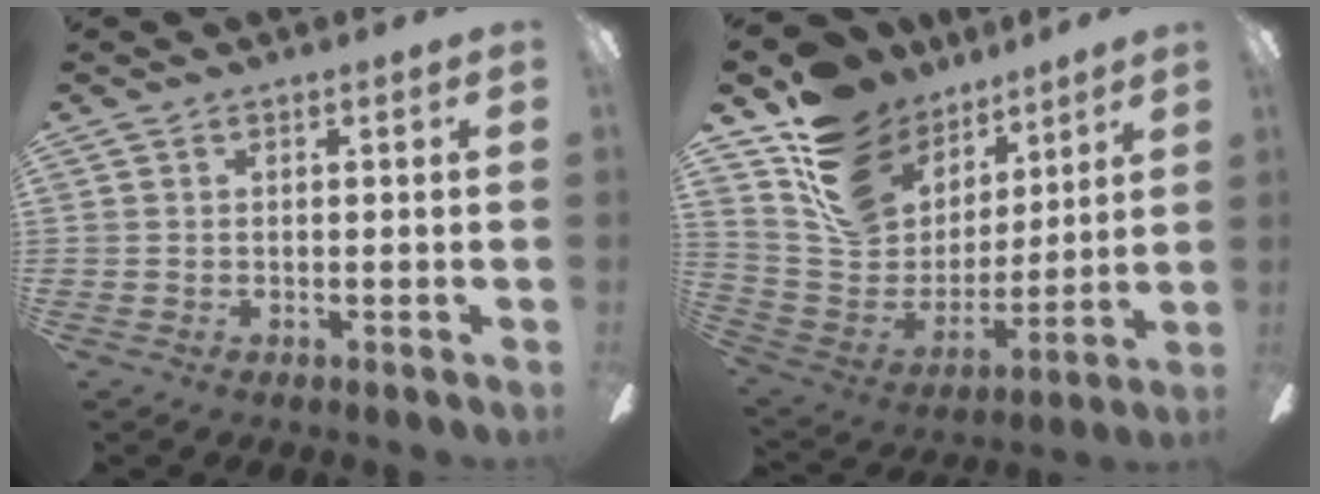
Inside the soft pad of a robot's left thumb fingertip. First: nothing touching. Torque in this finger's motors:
{"motor_torque": [0.35, 0.35, 1.22, -1.55, 0.10]}